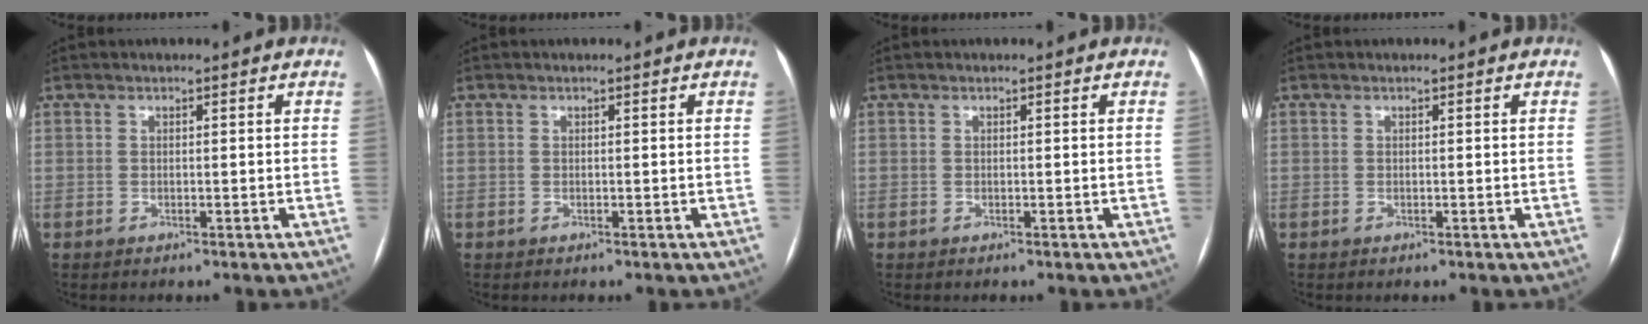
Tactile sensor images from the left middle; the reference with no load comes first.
{"total": 0.0}
{"total": 0.0}
{"total": 0.0}